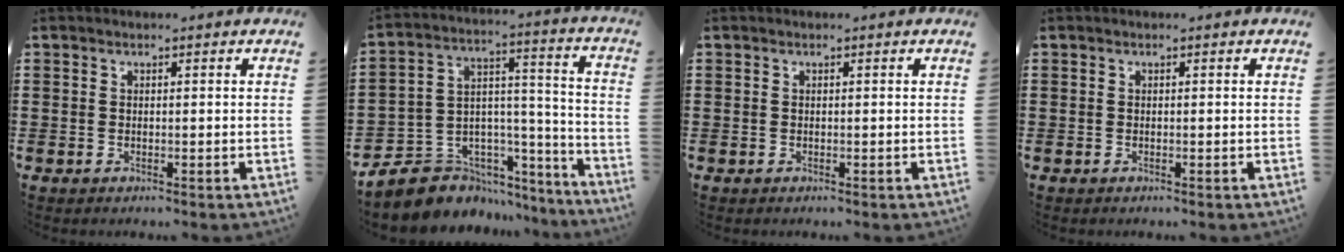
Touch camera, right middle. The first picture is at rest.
{"total": 7.0, "force": [-5.6, 4.3, 0.1], "torque": [-0.032, -0.004, -0.107]}
{"total": 0.0}
{"total": 0.0}